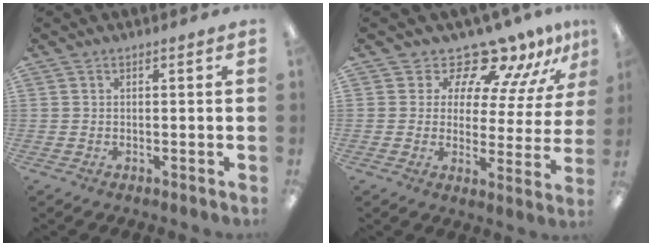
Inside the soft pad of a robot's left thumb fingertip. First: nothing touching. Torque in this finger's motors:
{"motor_torque": [0.41, 0.60, 0.06, 0.07, 0.00]}